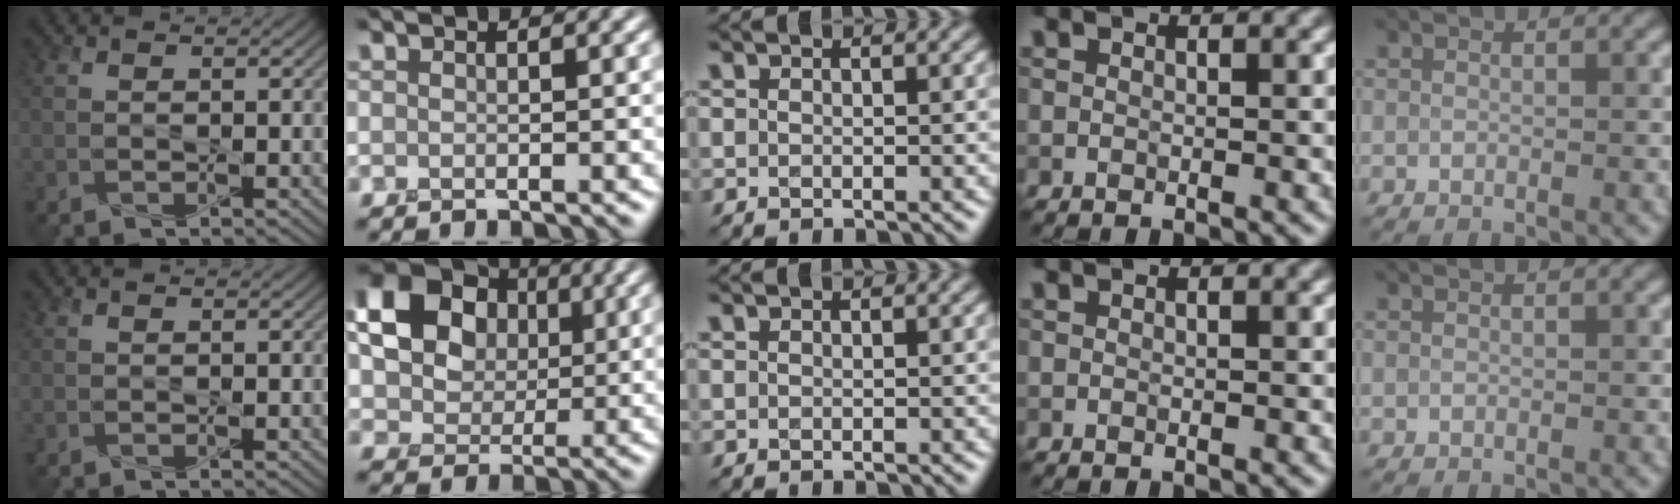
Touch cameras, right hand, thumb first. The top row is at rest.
{"index": {"total": 13.0, "force": [3.0, 10.9, 6.3], "torque": [-0.152, 0.026, 0.058]}}